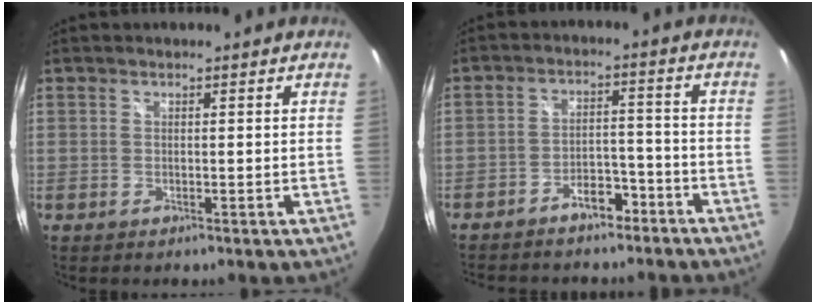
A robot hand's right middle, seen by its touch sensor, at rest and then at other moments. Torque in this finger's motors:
{"motor_torque": [1.00, -1.14, 0.10, 0.04]}